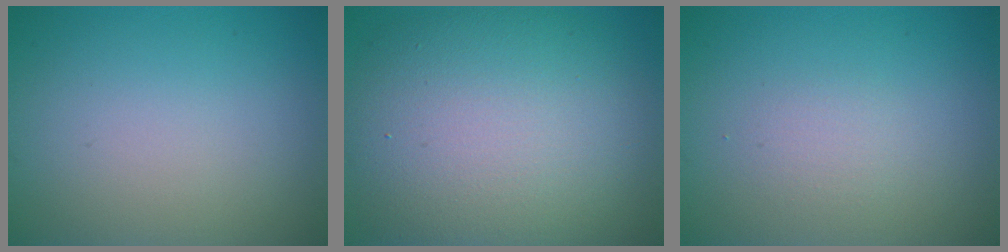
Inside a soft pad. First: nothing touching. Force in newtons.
{"total": 12.8, "press": 12.8, "slide": 0.7}
{"total": 1.1, "press": 1.1, "slide": 0.0}